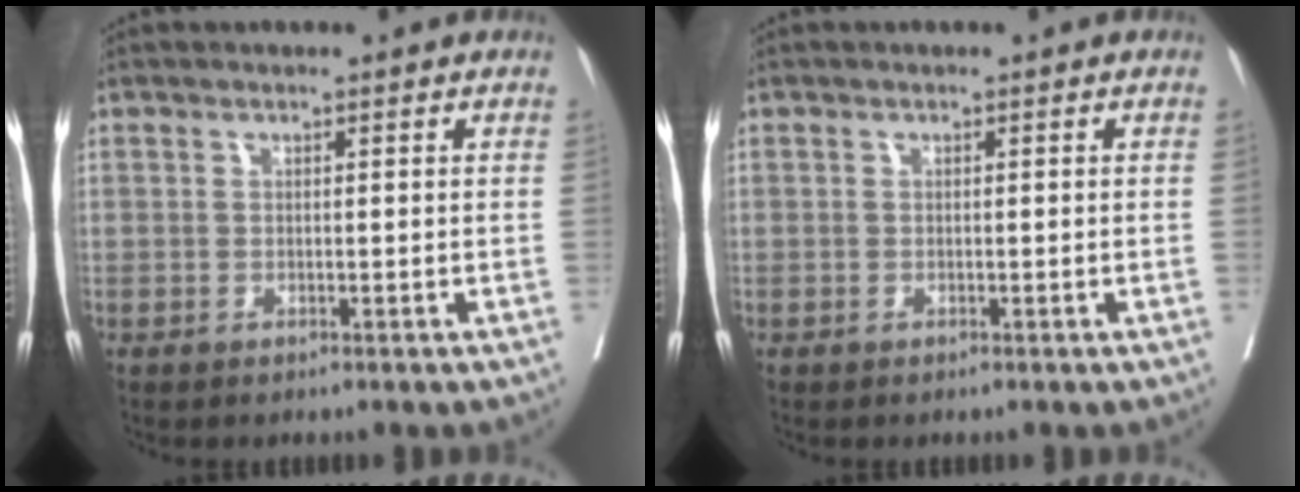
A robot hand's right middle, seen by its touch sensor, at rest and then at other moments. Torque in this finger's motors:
{"motor_torque": [0.31, -0.35, -0.10, -0.21]}